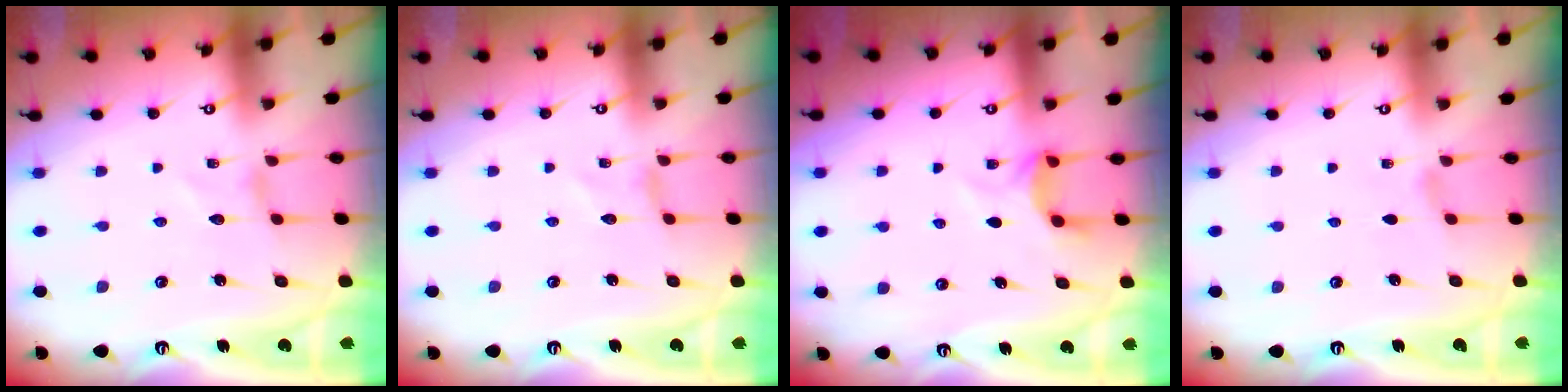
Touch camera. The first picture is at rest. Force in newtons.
{"total": 0.0}
{"total": 4.3, "press": 4.3, "slide": 0.8}
{"total": 1.8, "press": 1.8, "slide": 0.4}